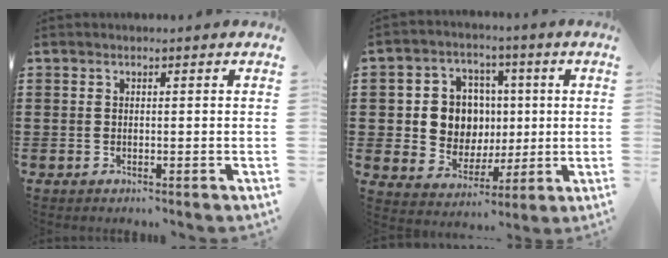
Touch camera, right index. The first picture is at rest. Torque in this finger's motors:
{"motor_torque": [1.32, 0.29, 0.71, 0.09]}